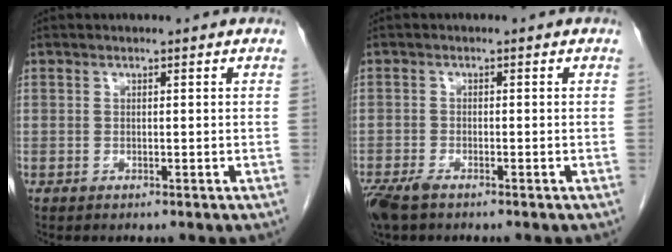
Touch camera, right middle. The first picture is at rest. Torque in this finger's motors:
{"motor_torque": [0.05, -0.01, 0.04, 0.01]}